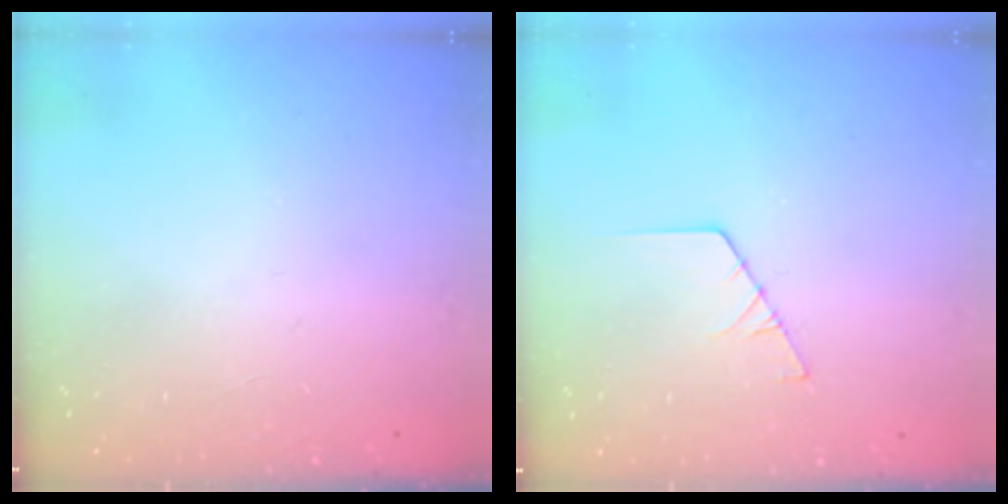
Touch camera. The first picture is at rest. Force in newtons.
{"total": 2.1, "press": 2.1, "slide": 0.1}